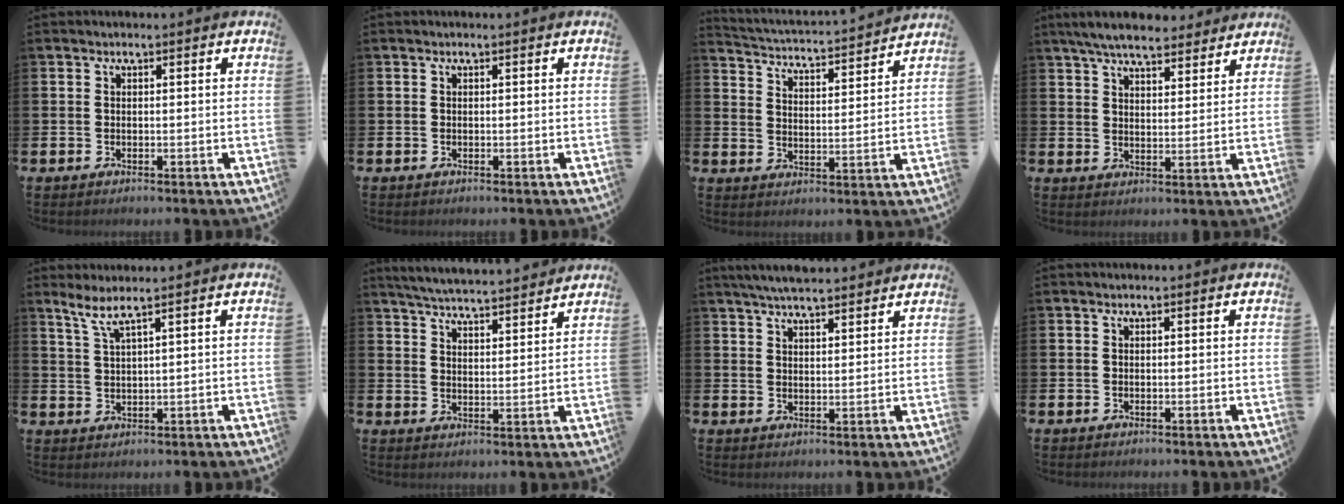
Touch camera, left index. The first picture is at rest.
{"total": 0.0}
{"total": 4.0, "force": [4.0, 0.1, 0.3], "torque": [-0.026, -0.045, 0.062]}
{"total": 6.8, "force": [6.3, 1.4, 2.0], "torque": [-0.043, -0.029, 0.112]}
{"total": 3.0, "force": [2.3, -0.1, 1.9], "torque": [-0.043, -0.004, 0.039]}
{"total": 5.4, "force": [5.4, 0.0, 0.6], "torque": [-0.030, -0.036, 0.095]}
{"total": 5.2, "force": [5.0, 0.5, 1.4], "torque": [-0.033, -0.018, 0.090]}
{"total": 0.0}